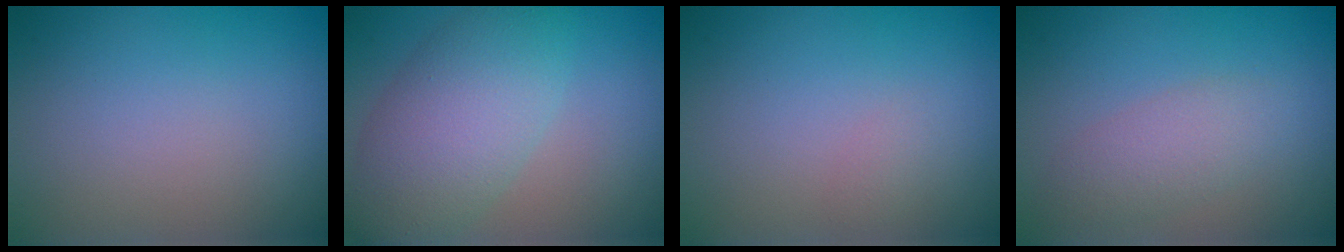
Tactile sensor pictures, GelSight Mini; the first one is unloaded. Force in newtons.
{"total": 7.0, "press": 7.0, "slide": 0.2}
{"total": 0.6, "press": 0.6, "slide": 0.0}
{"total": 2.8, "press": 2.8, "slide": 0.0}